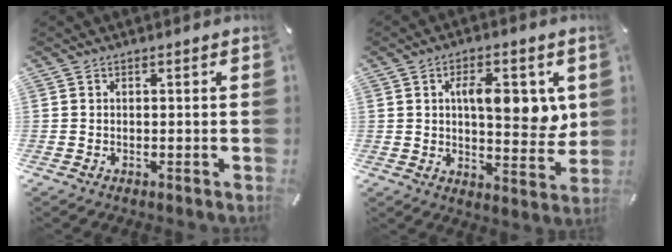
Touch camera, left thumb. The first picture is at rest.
{"total": 11.6, "force": [3.3, 5.4, 9.8], "torque": [-0.125, -0.015, 0.048]}